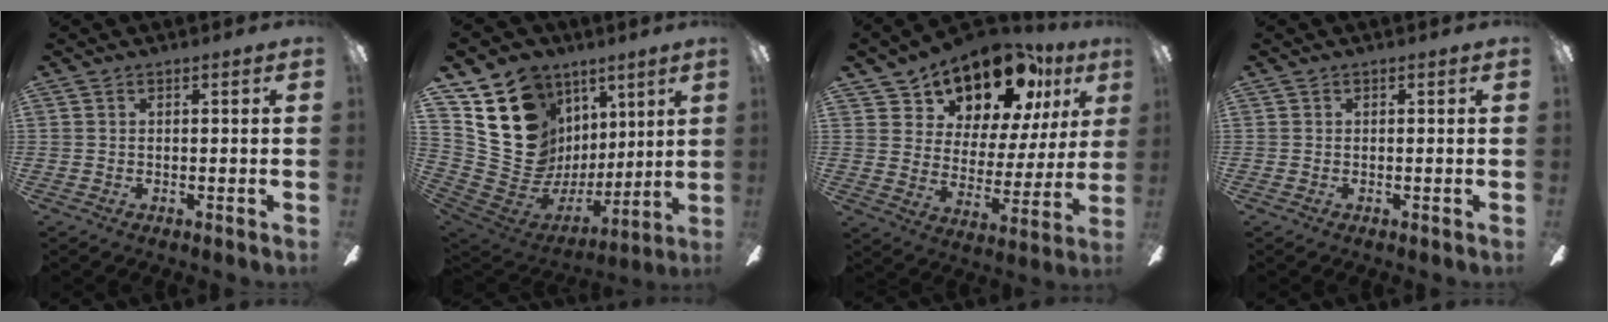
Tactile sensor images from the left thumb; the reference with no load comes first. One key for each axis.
{"total": 20.5, "fx": 8.5, "fy": 16.6, "fz": 8.7, "tx": -0.180, "ty": -0.062, "tz": 0.192}
{"total": 17.0, "fx": 13.8, "fy": 7.6, "fz": 6.5, "tx": -0.125, "ty": -0.097, "tz": 0.241}
{"total": 0.0}